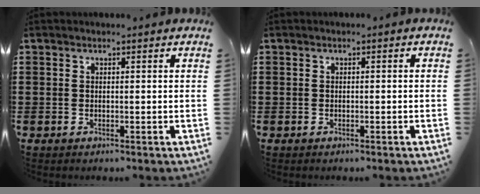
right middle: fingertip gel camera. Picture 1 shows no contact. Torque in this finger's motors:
{"motor_torque": [0.06, 0.07, 0.00, 0.00]}